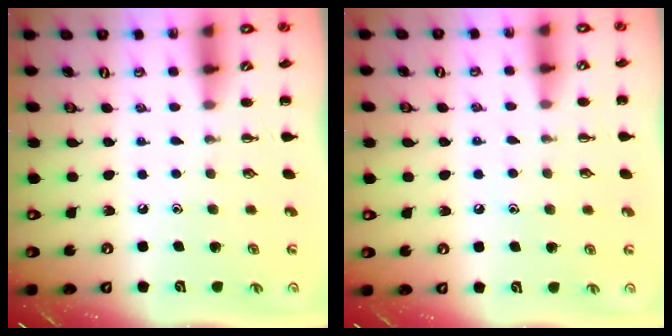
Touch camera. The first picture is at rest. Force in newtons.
{"total": 5.1, "press": 4.8, "slide": 1.5}